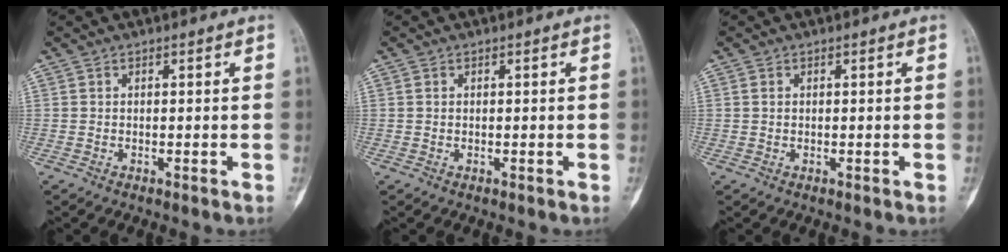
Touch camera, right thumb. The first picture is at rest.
{"total": 0.0}
{"total": 0.6, "force": [0.2, 0.4, 0.4], "torque": [-0.012, 0.002, 0.005]}